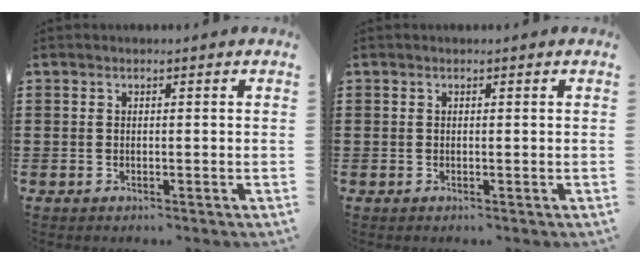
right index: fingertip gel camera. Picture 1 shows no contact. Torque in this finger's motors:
{"motor_torque": [-0.15, 0.33, -0.41, -0.09]}